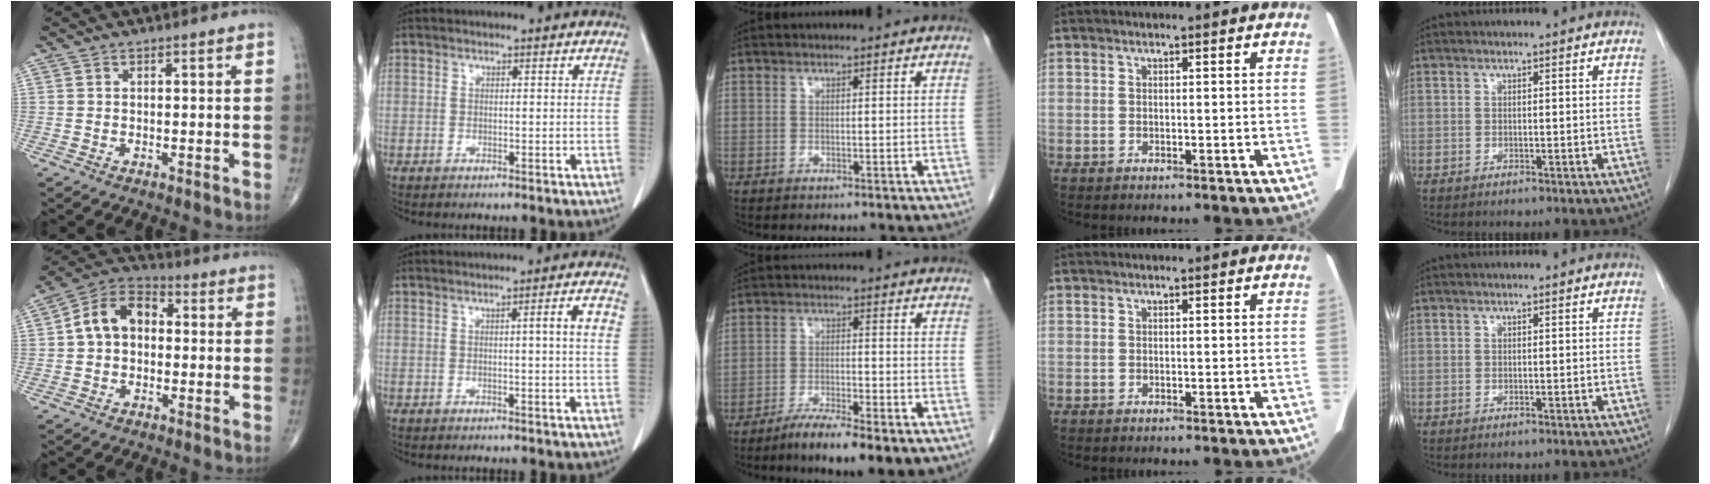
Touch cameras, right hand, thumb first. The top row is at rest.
{"thumb": {"total": 10.3, "force": [0.7, 7.4, 7.2], "torque": [-0.110, 0.034, -0.003]}, "index": {"total": 3.7, "force": [0.8, -0.4, 3.6], "torque": [-0.049, 0.002, 0.010]}, "middle": {"total": 9.0, "force": [-5.8, 1.7, 6.6], "torque": [-0.106, -0.014, -0.091]}}